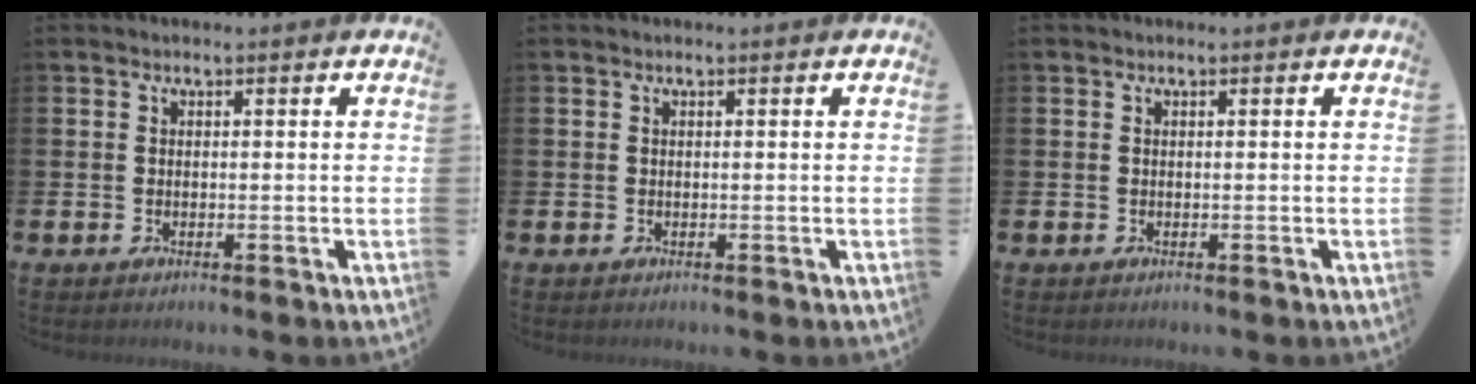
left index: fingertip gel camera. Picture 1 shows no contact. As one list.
[{"total": 0.0}, {"total": 0.0}]